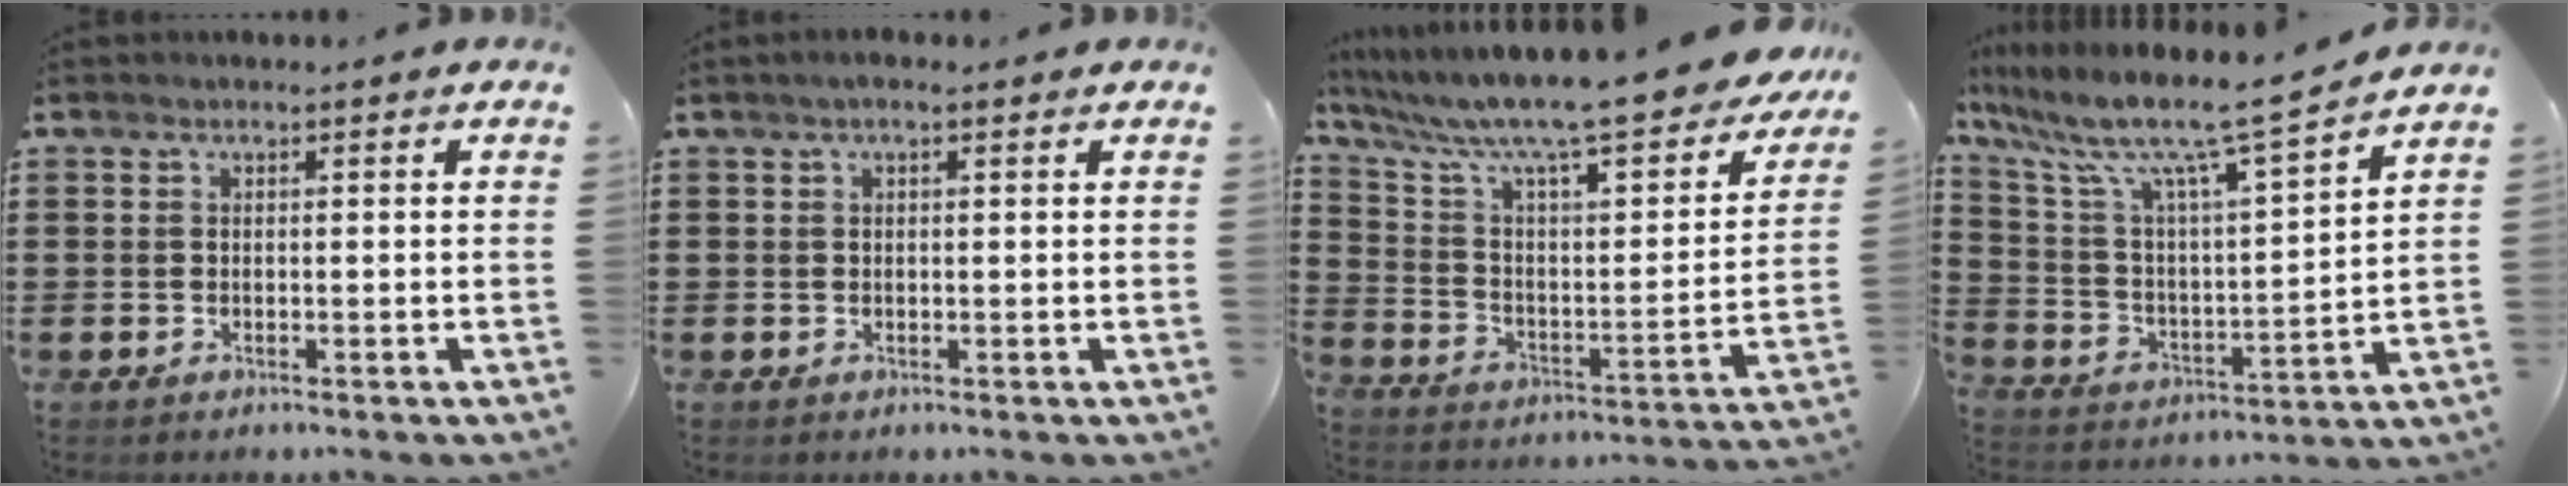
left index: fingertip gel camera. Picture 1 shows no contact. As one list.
[{"total": 1.3, "force": [0.5, 0.2, 1.2], "torque": [-0.022, 0.002, 0.009]}, {"total": 11.7, "force": [9.8, 0.8, 6.4], "torque": [-0.154, -0.075, 0.160]}, {"total": 9.4, "force": [7.8, 0.5, 5.2], "torque": [-0.136, -0.059, 0.121]}]